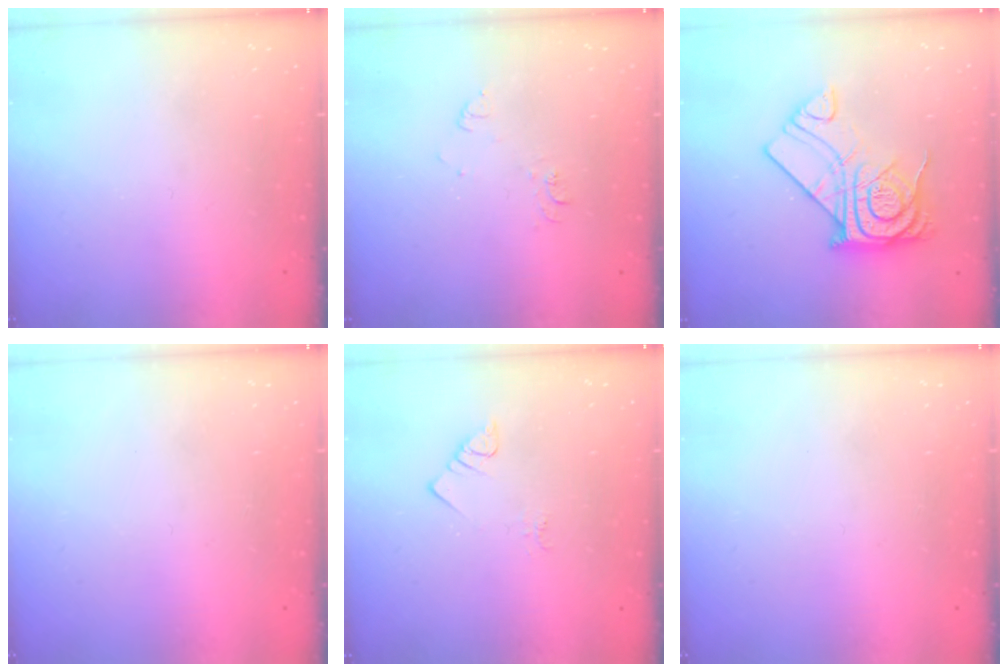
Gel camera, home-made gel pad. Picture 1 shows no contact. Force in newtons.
{"total": 6.2, "press": 6.2, "slide": 0.5}
{"total": 15.9, "press": 15.9, "slide": 1.4}
{"total": 1.6, "press": 1.6, "slide": 0.1}
{"total": 2.3, "press": 2.3, "slide": 0.4}
{"total": 1.6, "press": 1.6, "slide": 0.1}